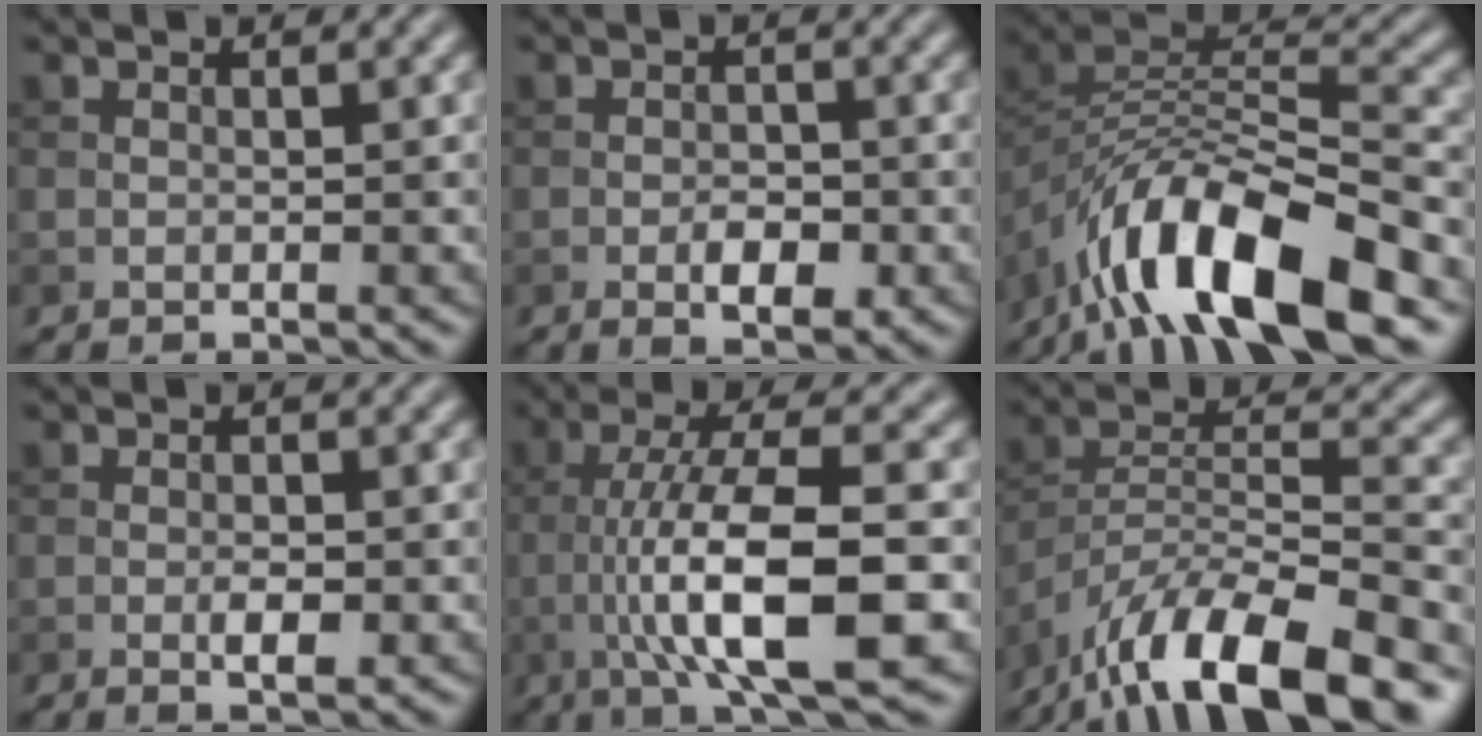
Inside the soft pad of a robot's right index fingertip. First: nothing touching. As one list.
[{"total": 3.1, "force": [-1.1, 1.6, 2.4], "torque": [-0.036, -0.001, -0.018]}, {"total": 12.5, "force": [-7.8, 4.3, 8.8], "torque": [-0.152, 0.006, -0.153]}, {"total": 1.9, "force": [-0.6, 0.8, 1.7], "torque": [-0.027, -0.001, -0.009]}, {"total": 10.8, "force": [-2.1, 2.7, 10.2], "torque": [-0.168, 0.008, -0.036]}, {"total": 12.8, "force": [-9.6, 3.5, 7.8], "torque": [-0.129, 0.010, -0.173]}]